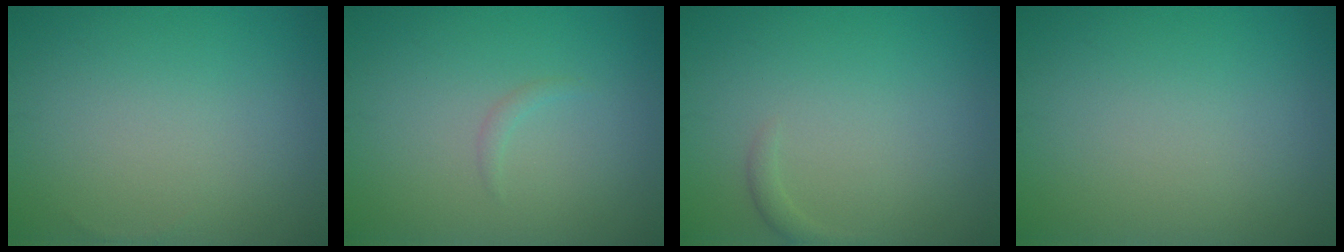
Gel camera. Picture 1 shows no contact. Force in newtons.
{"total": 0.7, "press": 0.6, "slide": 0.1}
{"total": 0.8, "press": 0.8, "slide": 0.1}
{"total": 0.0}